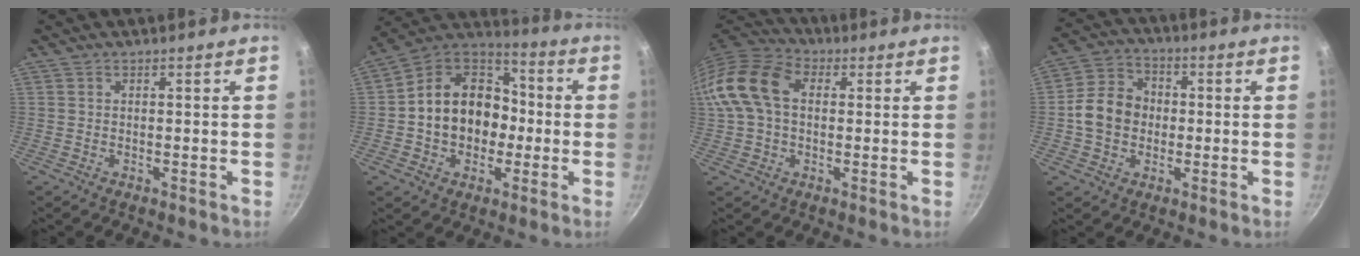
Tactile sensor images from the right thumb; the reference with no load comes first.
{"total": 17.6, "force": [-1.3, 14.0, 10.6], "torque": [-0.146, 0.048, -0.032]}
{"total": 13.5, "force": [1.9, 9.3, 9.6], "torque": [-0.170, 0.025, 0.017]}
{"total": 10.0, "force": [-0.6, 8.3, 5.5], "torque": [-0.069, 0.022, -0.026]}